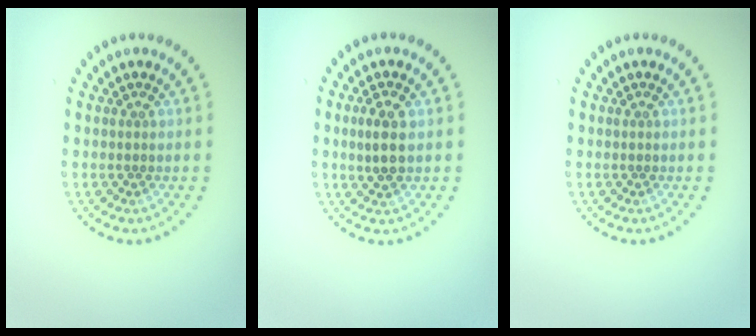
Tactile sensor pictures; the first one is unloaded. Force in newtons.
{"total": 2.4, "press": 2.4, "slide": 0.3}
{"total": 0.0}